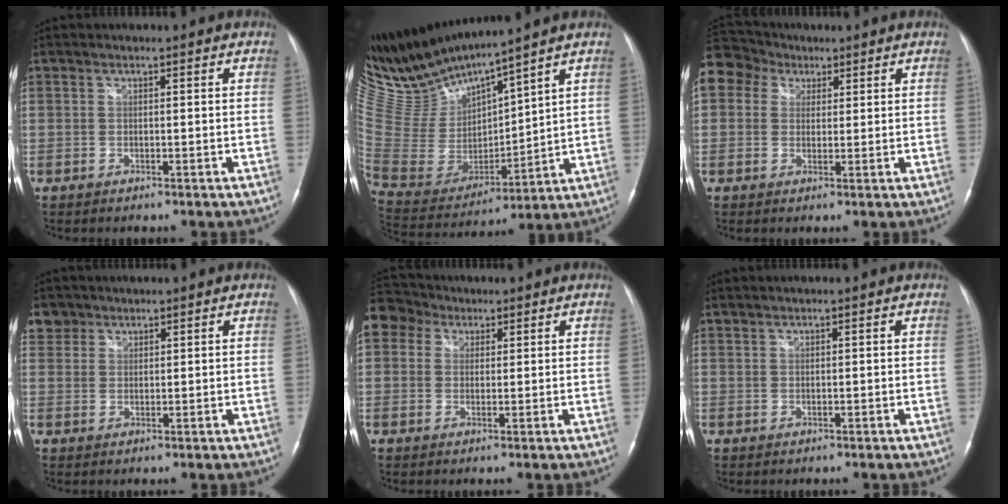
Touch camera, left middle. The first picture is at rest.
{"total": 14.8, "force": [14.0, -0.3, 4.7], "torque": [-0.120, -0.010, 0.298]}
{"total": 16.7, "force": [7.6, 13.5, 6.4], "torque": [-0.211, 0.091, 0.149]}
{"total": 3.4, "force": [2.3, 2.5, -0.1], "torque": [0.007, 0.009, 0.042]}
{"total": 9.3, "force": [4.7, 7.3, 3.3], "torque": [-0.087, 0.050, 0.090]}
{"total": 0.6, "force": [0.6, 0.0, 0.0], "torque": [-0.005, 0.005, 0.016]}